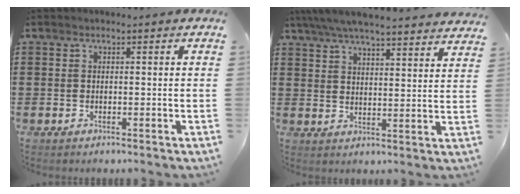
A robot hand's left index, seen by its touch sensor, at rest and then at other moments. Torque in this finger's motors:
{"motor_torque": [1.07, -1.07, 0.48, 0.12]}